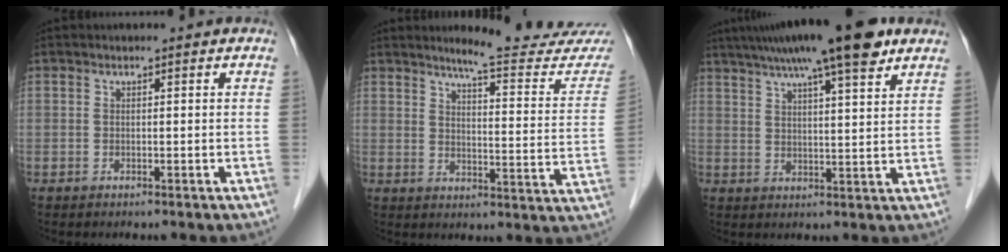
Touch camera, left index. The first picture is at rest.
{"total": 17.4, "force": [16.3, 0.4, 6.1], "torque": [-0.074, -0.089, 0.189]}
{"total": 16.1, "force": [11.6, 1.4, 11.0], "torque": [-0.182, 0.035, 0.167]}